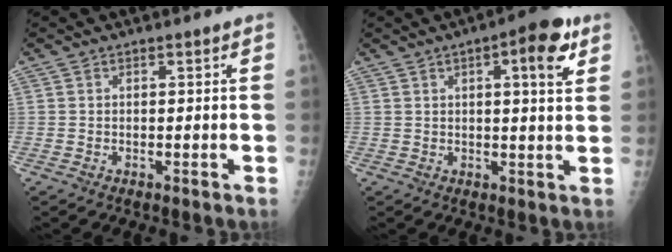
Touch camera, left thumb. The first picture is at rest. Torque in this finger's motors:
{"motor_torque": [-0.31, 0.06, -0.17, -0.27, 0.11]}